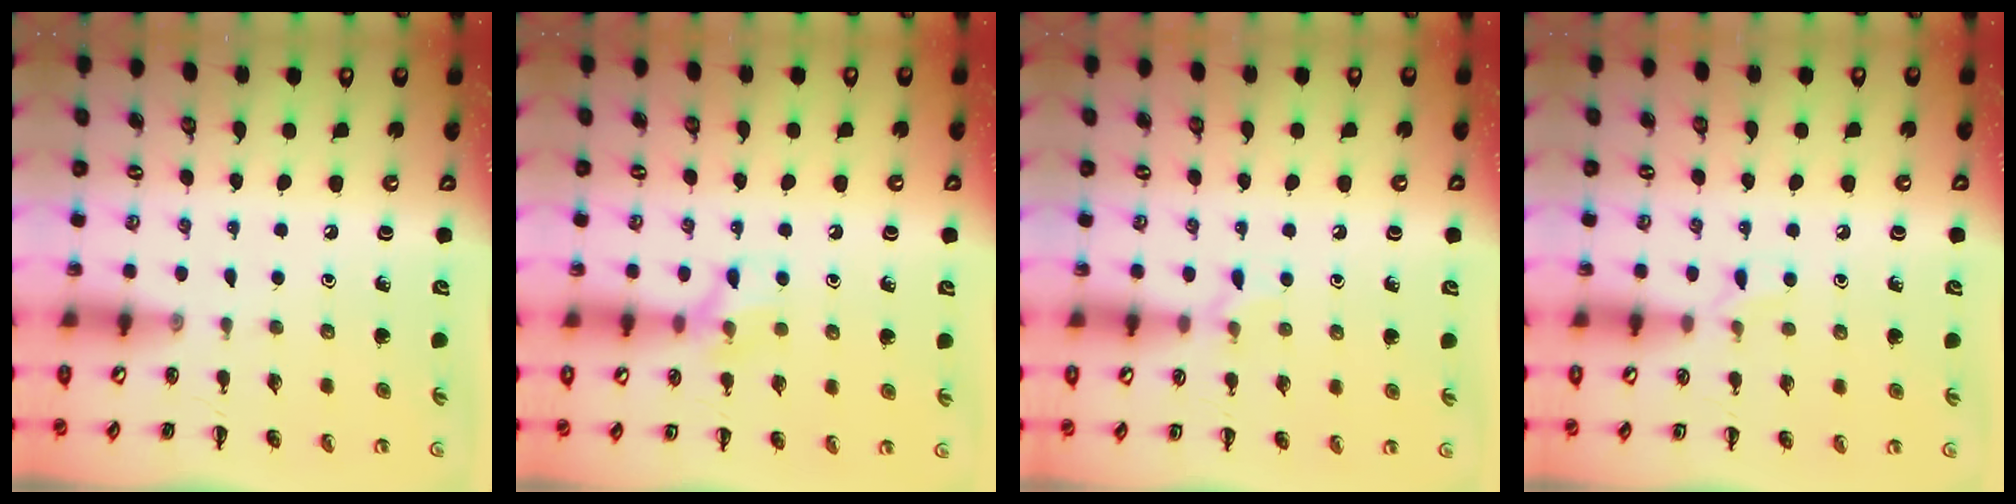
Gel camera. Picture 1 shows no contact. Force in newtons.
{"total": 8.4, "press": 8.3, "slide": 1.4}
{"total": 5.9, "press": 5.6, "slide": 1.9}
{"total": 4.6, "press": 4.4, "slide": 1.5}